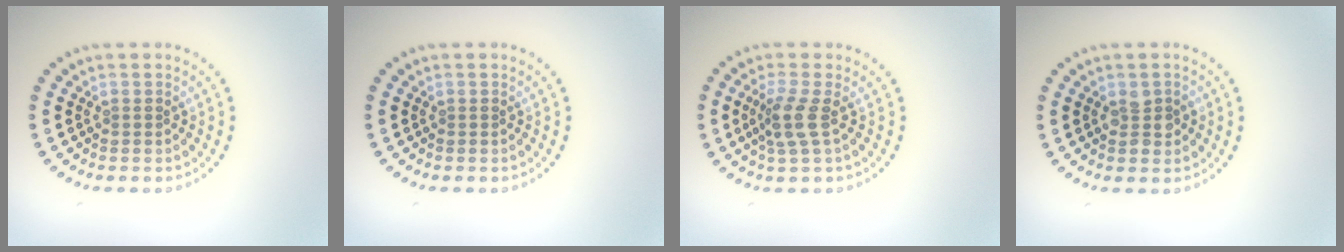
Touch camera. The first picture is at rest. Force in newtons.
{"total": 0.0}
{"total": 2.6, "press": 2.0, "slide": 1.7}
{"total": 2.0, "press": 2.0, "slide": 0.3}